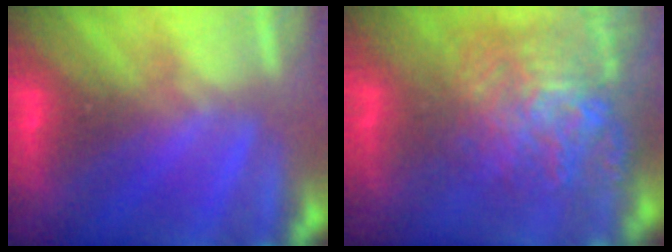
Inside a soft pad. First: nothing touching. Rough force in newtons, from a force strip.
{"total": 8.3}